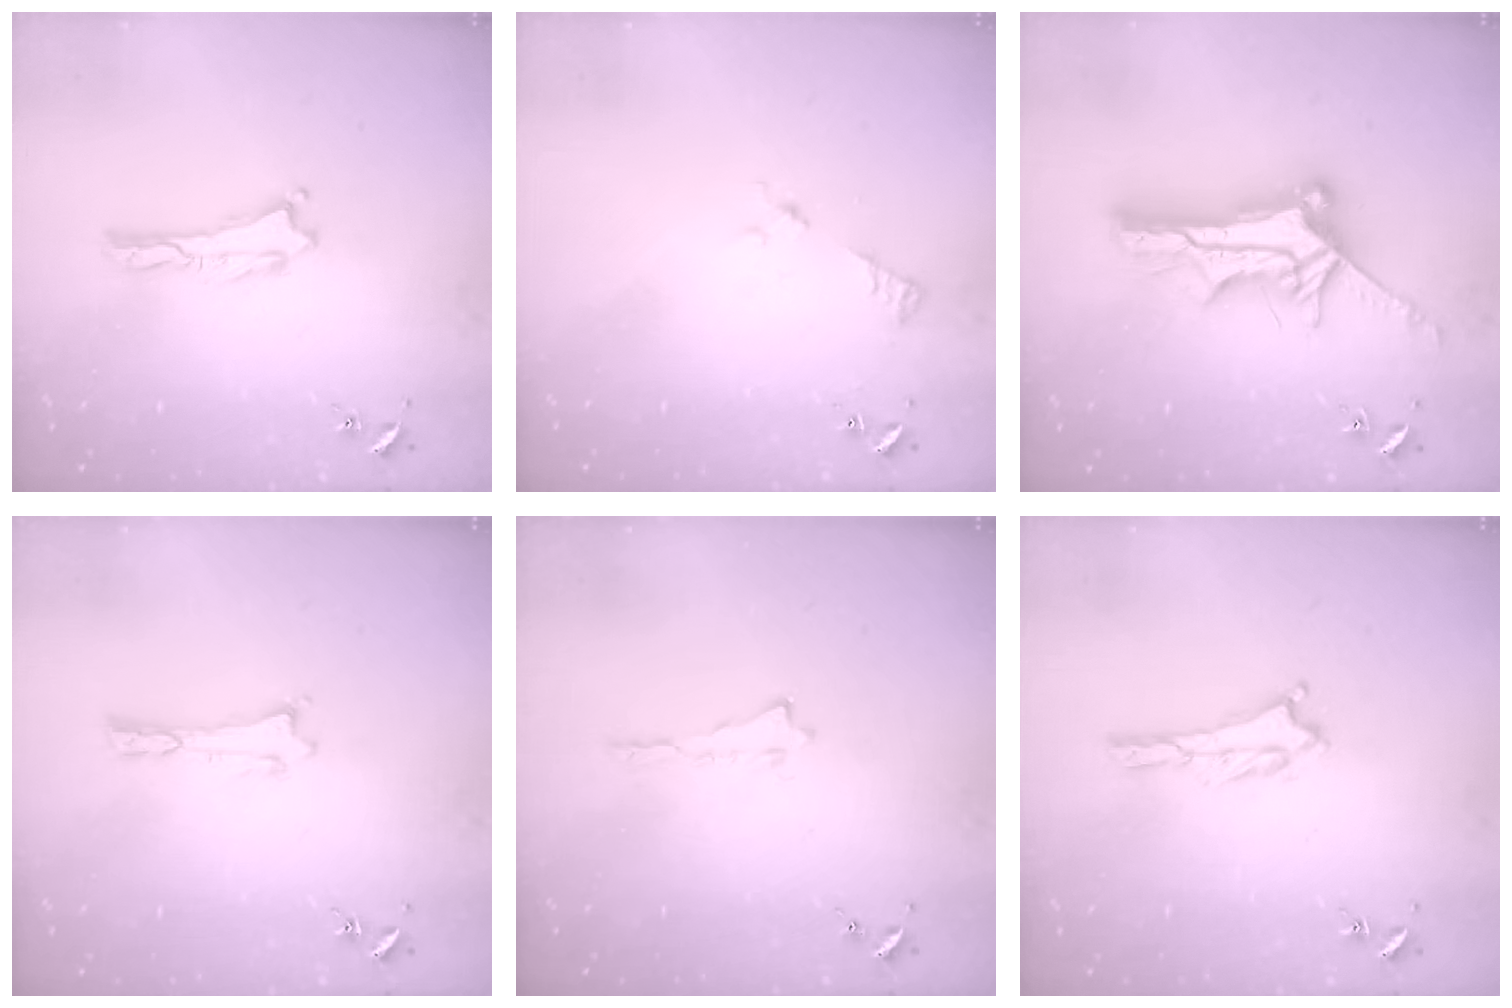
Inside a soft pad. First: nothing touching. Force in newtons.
{"total": 2.5, "press": 2.5, "slide": 0.3}
{"total": 10.8, "press": 10.8, "slide": 0.6}
{"total": 0.0}
{"total": 0.0}
{"total": 1.2, "press": 1.1, "slide": 0.2}